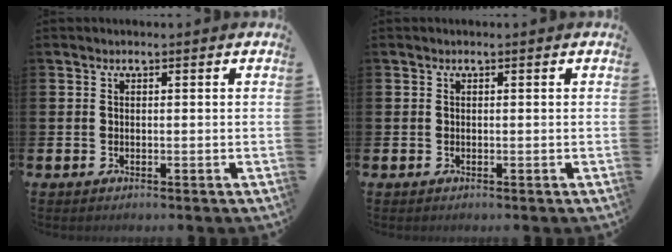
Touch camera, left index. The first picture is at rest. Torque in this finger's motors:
{"motor_torque": [0.00, 0.00, 0.00, 0.00]}